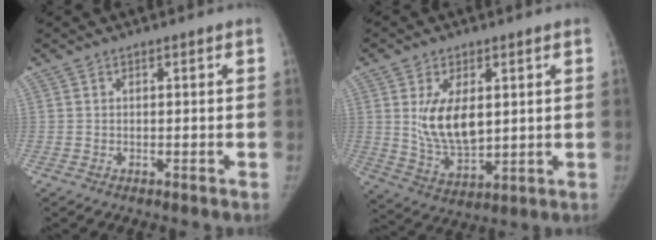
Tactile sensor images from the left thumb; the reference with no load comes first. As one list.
[{"total": 10.9, "force": [2.2, 6.1, 8.8], "torque": [-0.141, -0.022, 0.056]}]